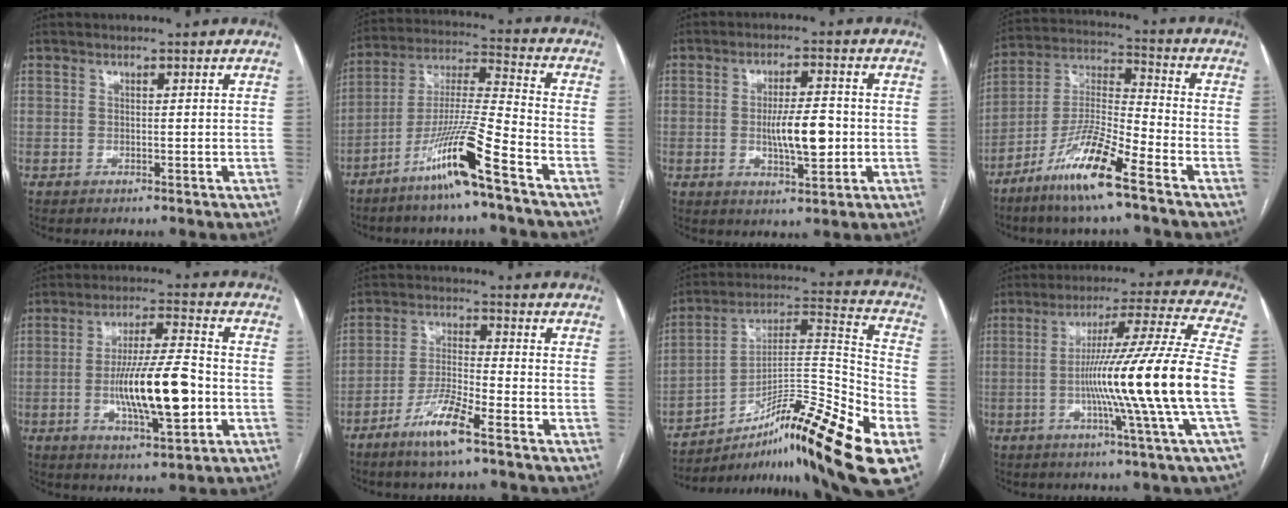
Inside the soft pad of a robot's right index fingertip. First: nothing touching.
{"total": 13.4, "force": [-8.1, -0.8, 10.7], "torque": [-0.211, -0.017, -0.157]}
{"total": 7.7, "force": [-0.8, 2.1, 7.4], "torque": [-0.130, 0.001, -0.012]}
{"total": 13.0, "force": [-8.1, 0.4, 10.1], "torque": [-0.200, -0.023, -0.162]}
{"total": 14.3, "force": [-2.9, 2.5, 13.8], "torque": [-0.247, -0.001, -0.045]}
{"total": 8.3, "force": [-5.3, 0.4, 6.4], "torque": [-0.130, -0.013, -0.103]}
{"total": 24.3, "force": [-13.1, 1.5, 20.4], "torque": [-0.282, 0.010, -0.203]}
{"total": 19.8, "force": [-3.6, -3.0, 19.3], "torque": [-0.309, -0.011, -0.075]}